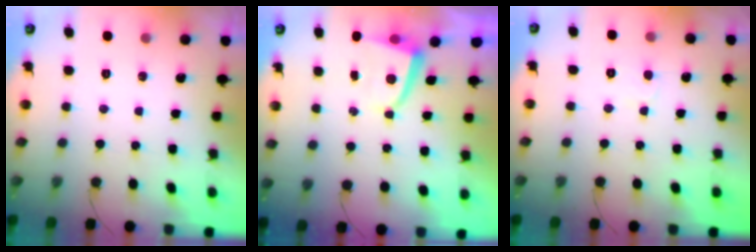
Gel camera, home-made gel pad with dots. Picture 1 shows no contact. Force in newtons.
{"total": 2.6, "press": 2.6, "slide": 0.4}
{"total": 4.3, "press": 4.3, "slide": 0.4}